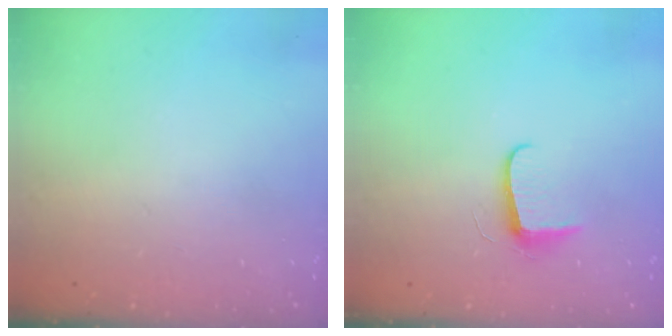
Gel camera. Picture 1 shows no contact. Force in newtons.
{"total": 6.2, "press": 6.2, "slide": 0.8}